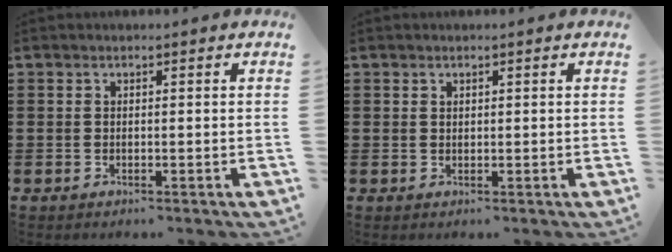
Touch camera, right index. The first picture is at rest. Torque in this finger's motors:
{"motor_torque": [-0.69, 1.14, -0.05, -0.01]}